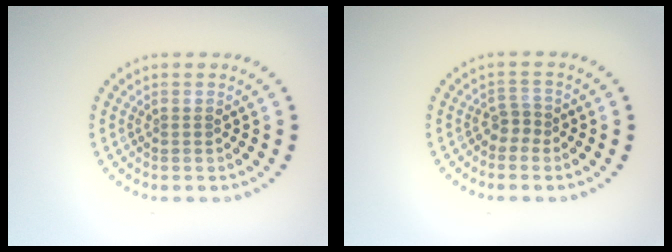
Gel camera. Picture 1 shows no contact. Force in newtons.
{"total": 1.4, "press": 1.1, "slide": 0.9}